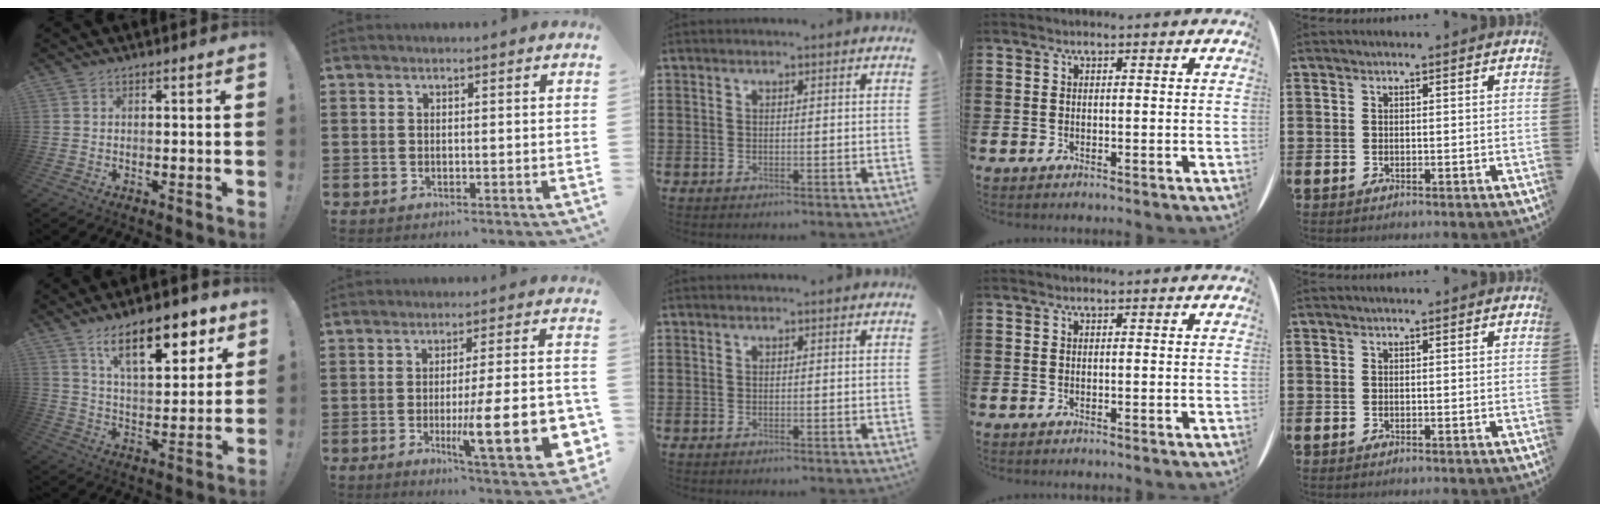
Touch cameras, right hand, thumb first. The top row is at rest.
{"thumb": {"total": 17.1, "force": [9.8, 6.8, 12.3], "torque": [-0.179, -0.049, 0.159]}, "index": {"total": 15.8, "force": [-3.7, 3.3, 15.0], "torque": [-0.224, -0.010, -0.049]}}